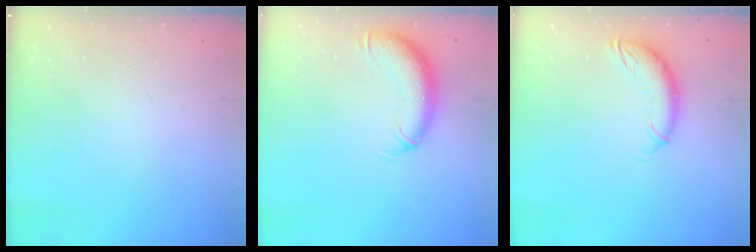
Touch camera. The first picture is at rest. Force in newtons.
{"total": 11.8, "press": 11.5, "slide": 2.6}
{"total": 11.0, "press": 10.9, "slide": 1.6}